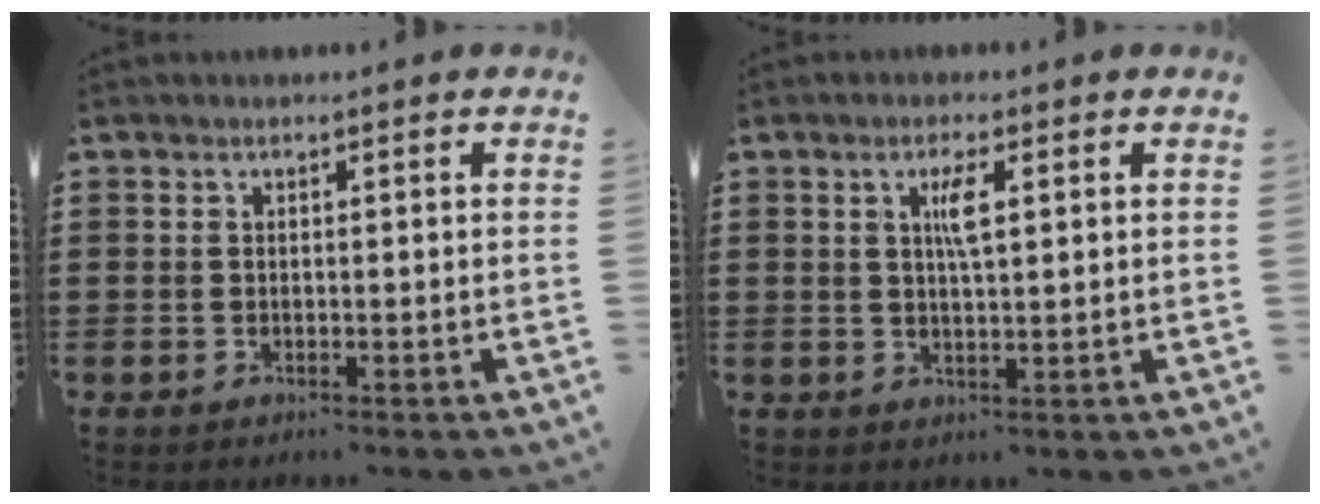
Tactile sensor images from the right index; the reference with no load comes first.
{"total": 3.3, "force": [1.0, 0.7, 3.1], "torque": [-0.055, 0.003, 0.012]}